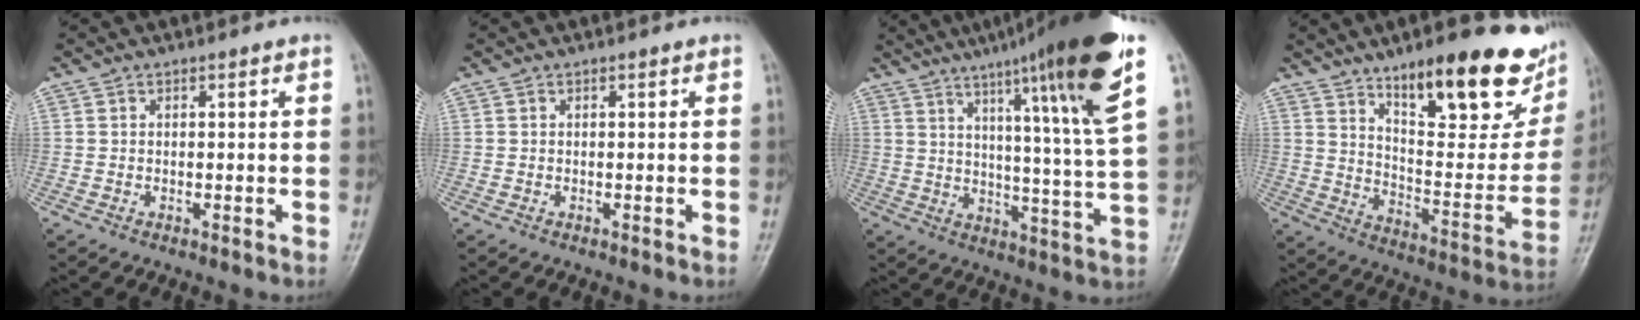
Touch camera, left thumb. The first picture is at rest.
{"total": 0.0}
{"total": 22.5, "force": [12.5, 1.0, 18.6], "torque": [-0.260, -0.040, 0.175]}
{"total": 26.4, "force": [16.3, 8.9, 18.8], "torque": [-0.211, -0.071, 0.243]}